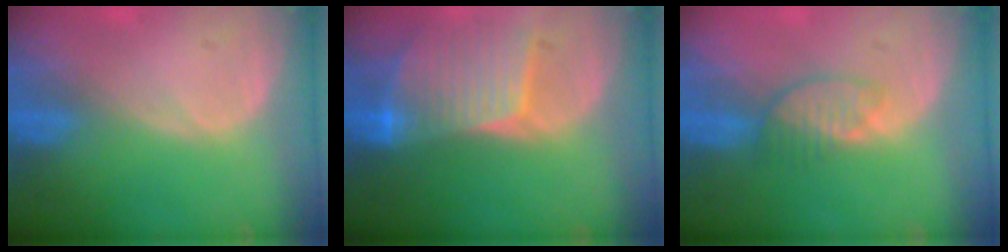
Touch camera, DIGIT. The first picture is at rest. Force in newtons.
{"total": 8.7, "press": 7.8, "slide": 3.9}
{"total": 3.7, "press": 3.3, "slide": 1.6}